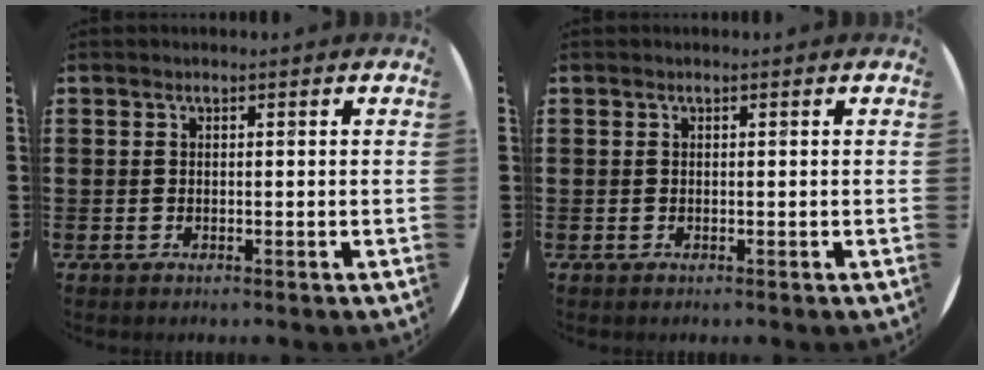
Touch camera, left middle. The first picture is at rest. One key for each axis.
{"total": 0.0}